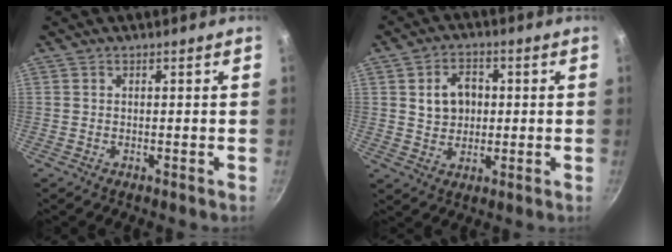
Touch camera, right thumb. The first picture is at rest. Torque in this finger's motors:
{"motor_torque": [-0.06, -0.02, -0.01, 0.14, 0.10]}